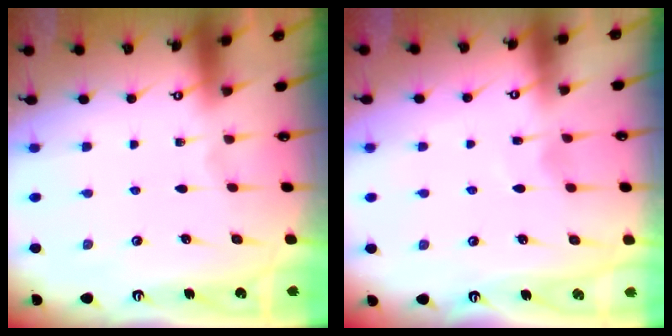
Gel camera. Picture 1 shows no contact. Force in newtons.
{"total": 3.5, "press": 3.4, "slide": 0.5}